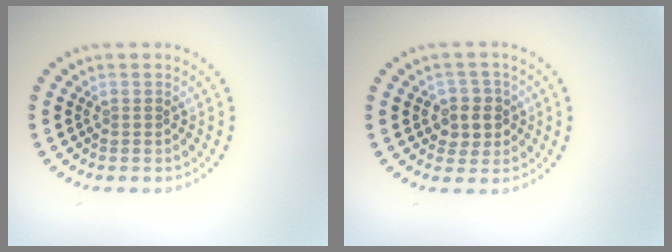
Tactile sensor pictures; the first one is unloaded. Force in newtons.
{"total": 2.7, "press": 2.5, "slide": 0.9}